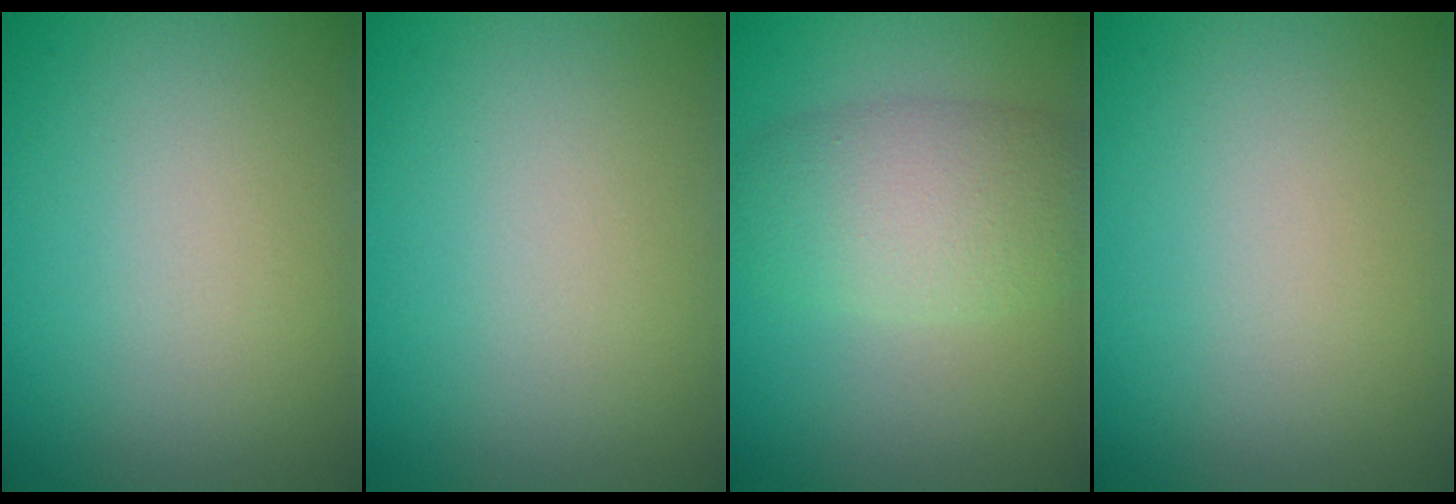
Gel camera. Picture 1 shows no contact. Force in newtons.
{"total": 0.0}
{"total": 5.2, "press": 5.2, "slide": 0.1}
{"total": 0.0}